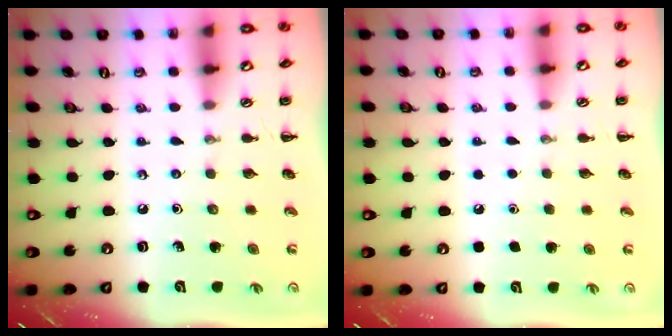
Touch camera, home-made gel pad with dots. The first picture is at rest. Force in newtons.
{"total": 1.6, "press": 1.6, "slide": 0.1}